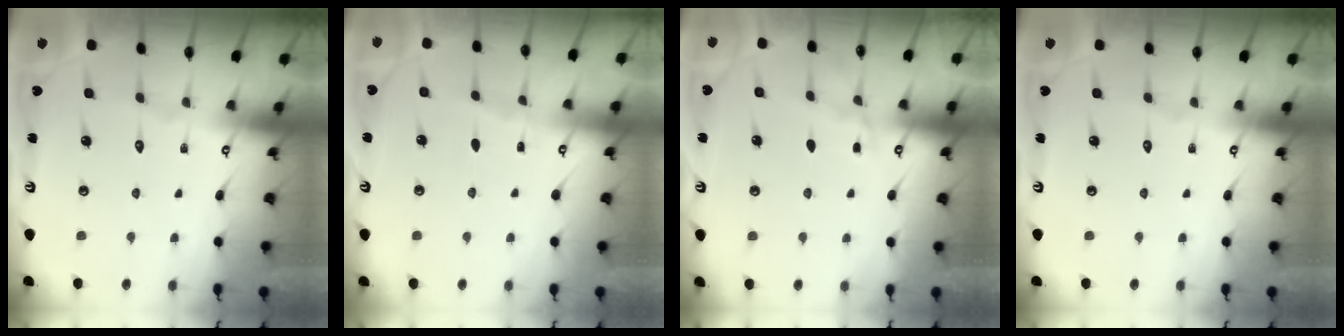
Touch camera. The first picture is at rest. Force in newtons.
{"total": 2.4, "press": 2.4, "slide": 0.4}
{"total": 4.9, "press": 4.9, "slide": 0.5}
{"total": 0.0}